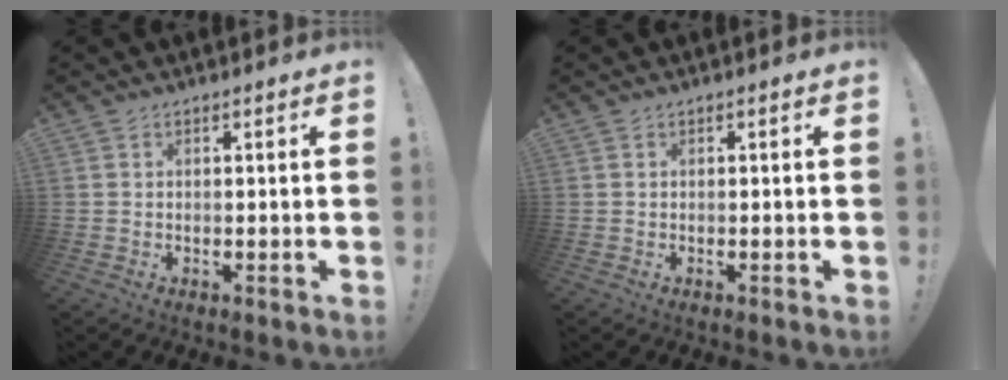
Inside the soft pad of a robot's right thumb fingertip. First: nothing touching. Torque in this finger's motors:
{"motor_torque": [0.00, 0.00, 0.00, 0.00, 0.00]}